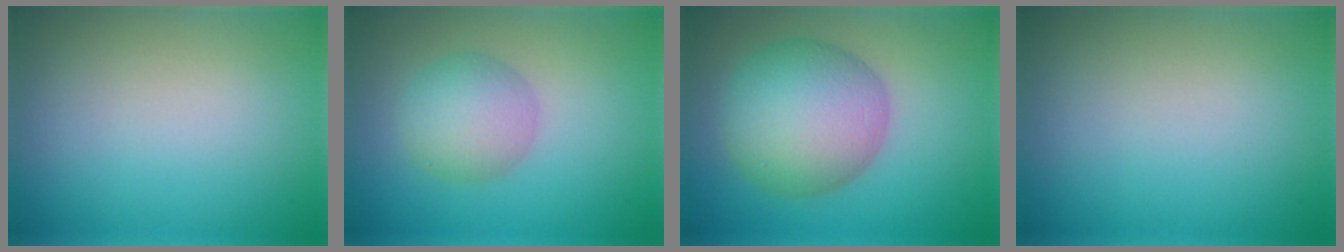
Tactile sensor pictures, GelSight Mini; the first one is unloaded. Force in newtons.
{"total": 4.2, "press": 4.2, "slide": 0.1}
{"total": 8.8, "press": 8.8, "slide": 0.1}
{"total": 0.0}